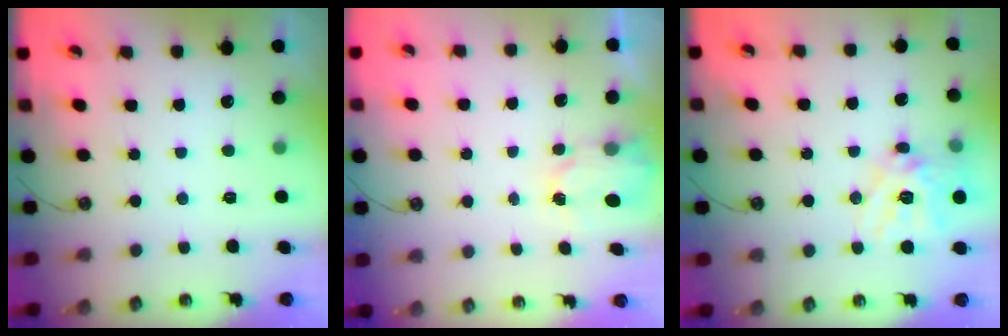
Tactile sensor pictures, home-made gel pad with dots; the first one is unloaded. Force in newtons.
{"total": 2.3, "press": 2.3, "slide": 0.2}
{"total": 16.1, "press": 16.0, "slide": 2.4}